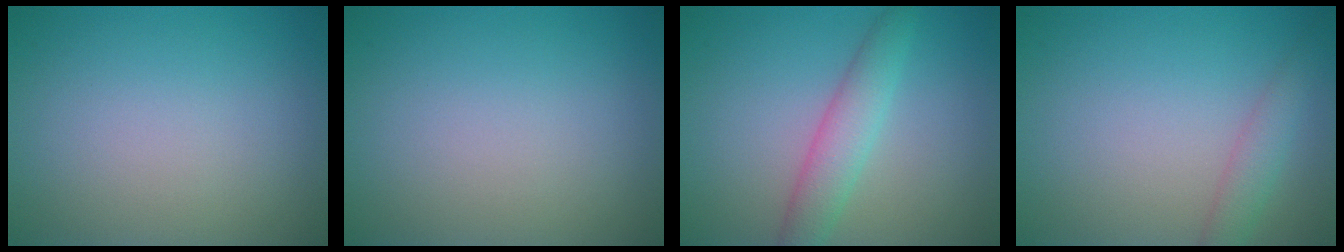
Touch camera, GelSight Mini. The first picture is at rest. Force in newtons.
{"total": 0.0}
{"total": 3.3, "press": 3.3, "slide": 0.1}
{"total": 2.1, "press": 2.1, "slide": 0.1}